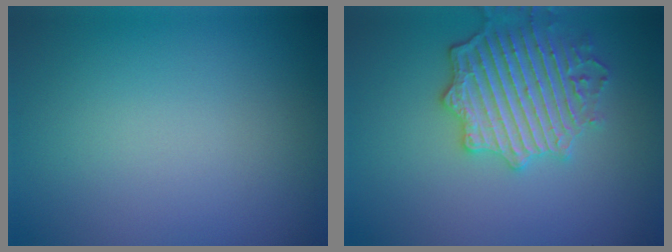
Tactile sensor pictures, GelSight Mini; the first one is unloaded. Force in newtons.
{"total": 5.1, "press": 4.6, "slide": 2.3}